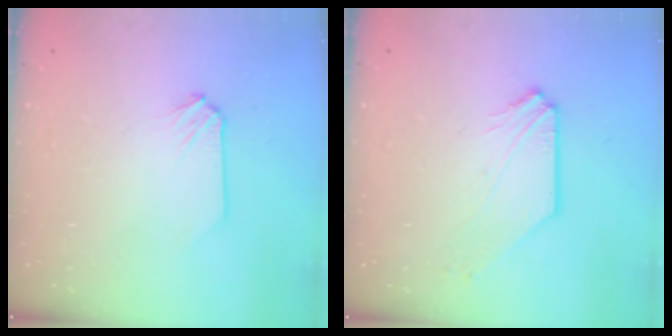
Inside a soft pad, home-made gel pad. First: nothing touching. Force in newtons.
{"total": 2.3, "press": 2.3, "slide": 0.2}